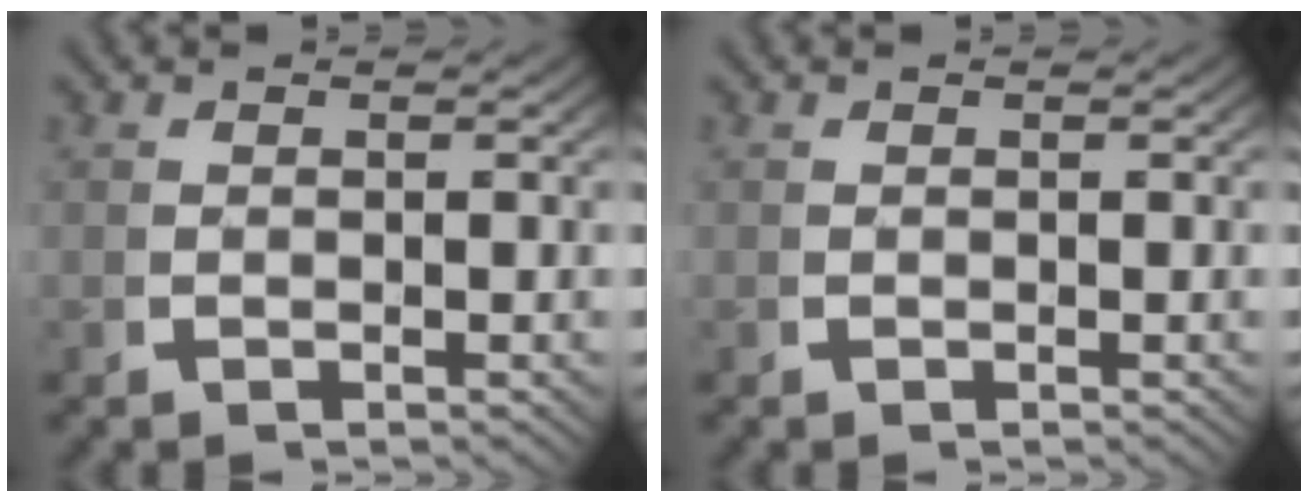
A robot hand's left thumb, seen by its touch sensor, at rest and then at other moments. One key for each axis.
{"total": 0.0}